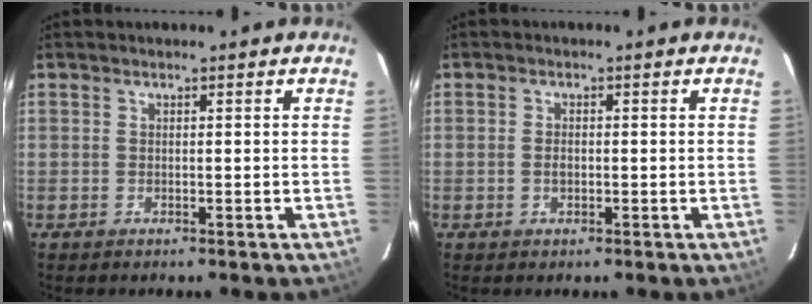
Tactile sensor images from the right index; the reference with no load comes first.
{"total": 1.4, "force": [-0.3, 0.9, 1.0], "torque": [-0.021, 0.002, -0.006]}